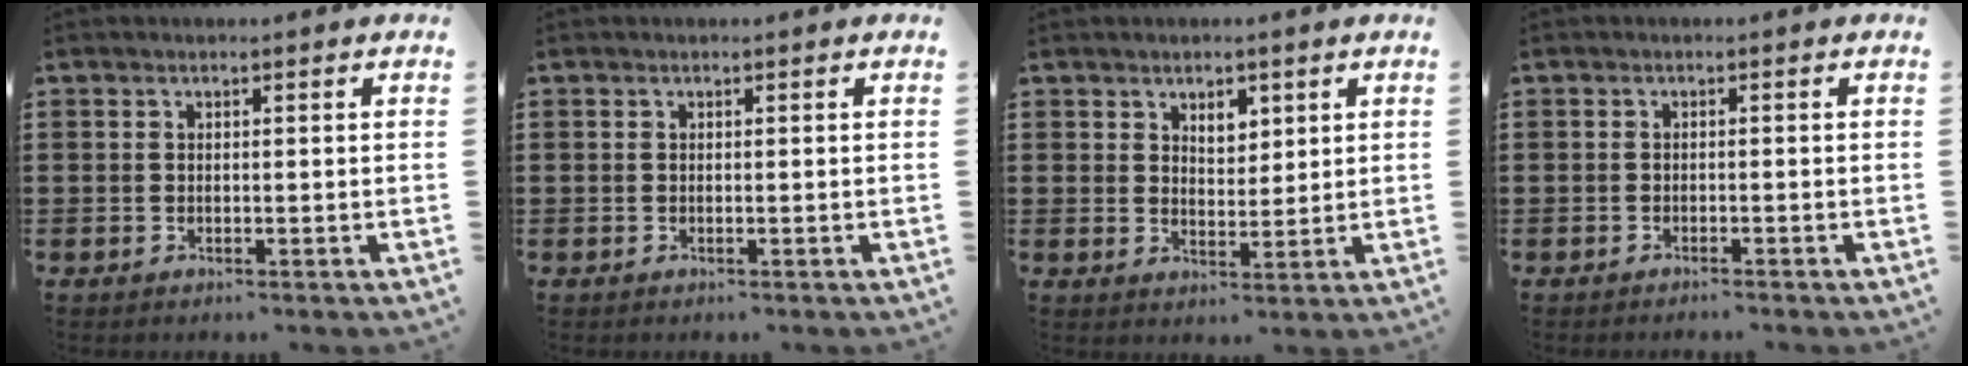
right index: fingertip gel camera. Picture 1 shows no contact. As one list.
[{"total": 0.0}, {"total": 3.4, "force": [2.2, 2.0, 1.6], "torque": [-0.031, 0.005, 0.038]}, {"total": 0.7, "force": [-0.7, 0.0, 0.1], "torque": [-0.004, -0.002, -0.015]}]